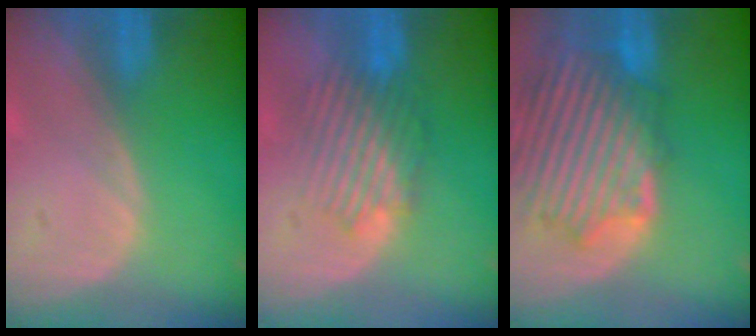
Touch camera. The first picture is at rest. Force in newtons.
{"total": 5.9, "press": 5.7, "slide": 1.6}
{"total": 12.5, "press": 11.5, "slide": 5.0}